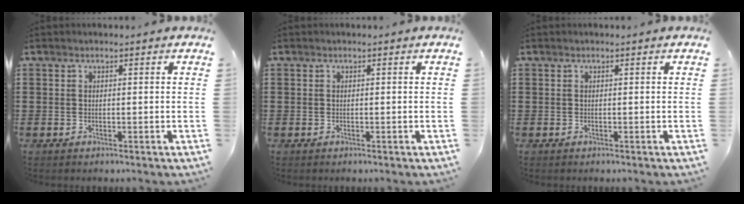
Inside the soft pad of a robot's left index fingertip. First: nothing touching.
{"total": 0.0}
{"total": 0.0}